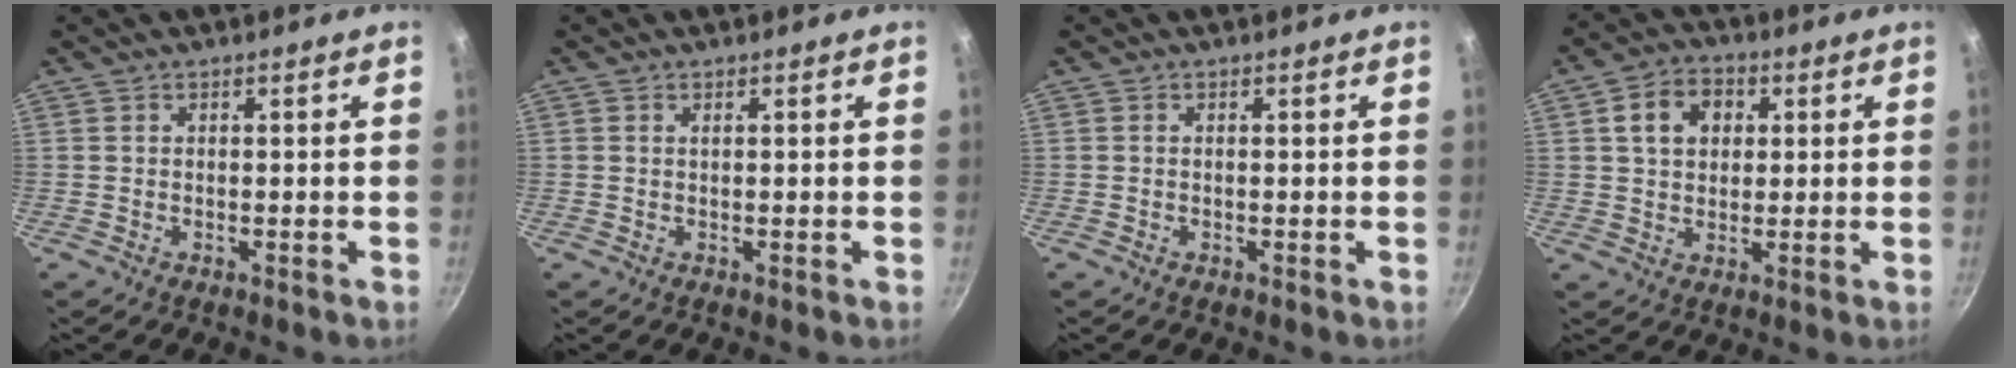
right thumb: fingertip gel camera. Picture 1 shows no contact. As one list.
[{"total": 0.0}, {"total": 0.0}, {"total": 8.1, "force": [2.3, 6.2, 4.6], "torque": [-0.054, 0.008, 0.032]}]